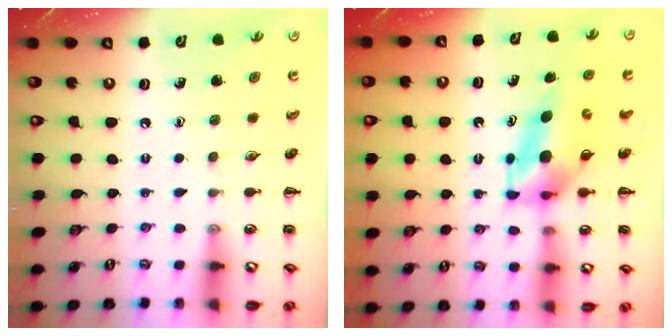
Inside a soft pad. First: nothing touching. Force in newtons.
{"total": 5.4, "press": 5.4, "slide": 0.7}